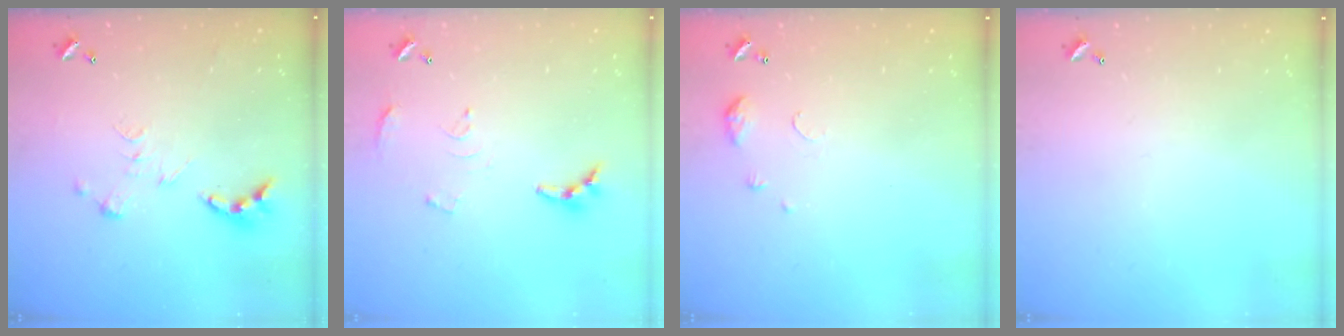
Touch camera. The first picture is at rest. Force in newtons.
{"total": 7.6, "press": 7.6, "slide": 0.4}
{"total": 6.3, "press": 6.3, "slide": 0.8}
{"total": 0.0}